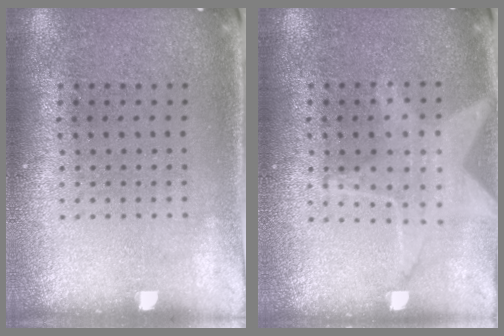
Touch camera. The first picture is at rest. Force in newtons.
{"total": 1.3, "press": 1.3, "slide": 0.5}